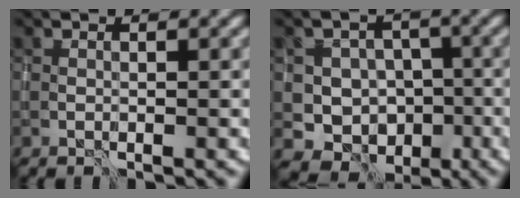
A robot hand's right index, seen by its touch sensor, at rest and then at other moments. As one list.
[{"total": 6.2, "force": [-1.9, 5.5, 2.2], "torque": [-0.002, 0.007, -0.044]}]